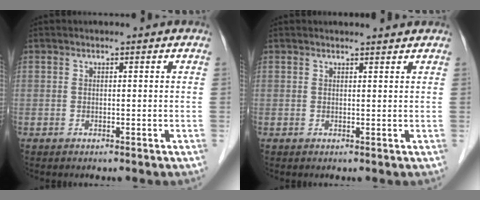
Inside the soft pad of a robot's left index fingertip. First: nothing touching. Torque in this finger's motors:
{"motor_torque": [0.09, -0.14, -0.05, -0.01]}